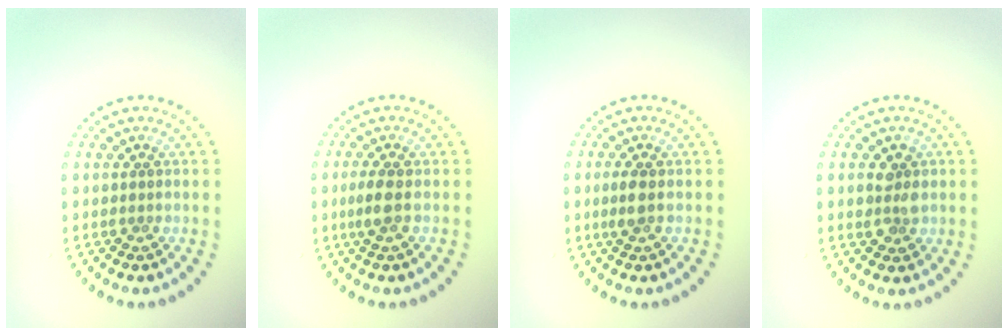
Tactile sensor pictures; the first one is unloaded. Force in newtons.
{"total": 1.6, "press": 1.5, "slide": 0.5}
{"total": 1.4, "press": 1.4, "slide": 0.4}
{"total": 2.4, "press": 2.4, "slide": 0.3}